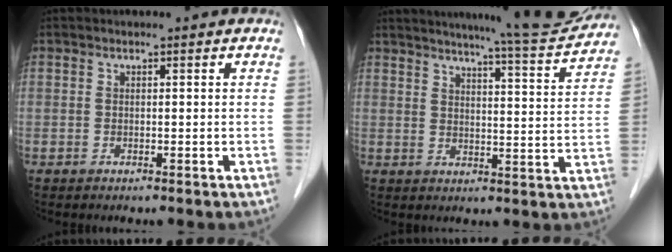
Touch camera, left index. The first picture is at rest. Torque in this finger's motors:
{"motor_torque": [0.23, -0.40, 0.38, 0.08]}